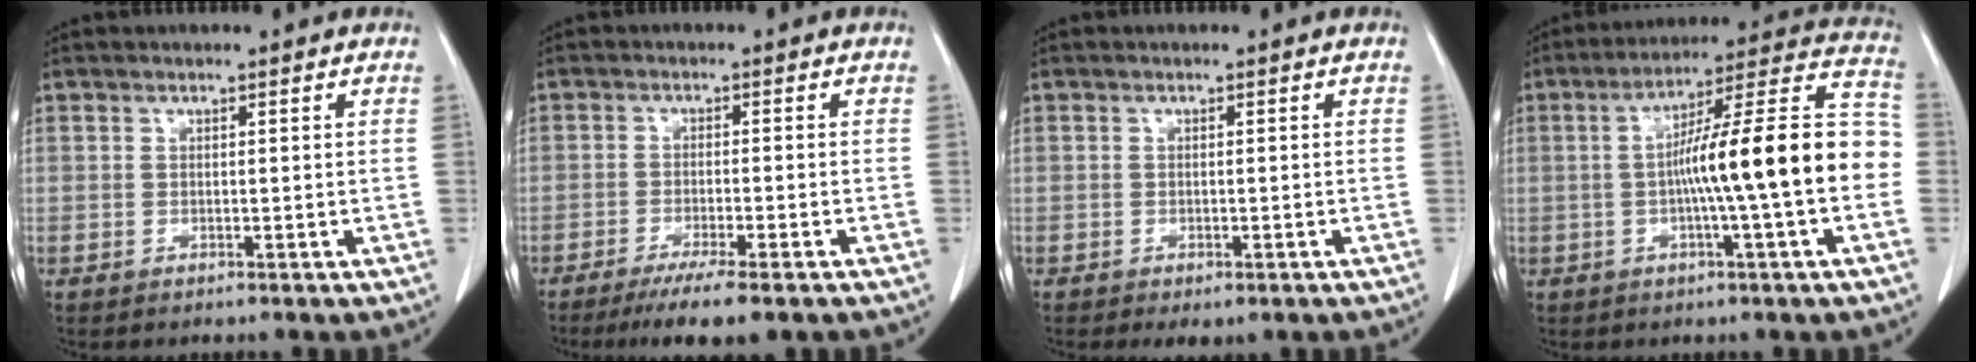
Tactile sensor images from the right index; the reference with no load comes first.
{"total": 7.9, "force": [-5.8, 0.3, 5.3], "torque": [-0.076, -0.017, -0.087]}
{"total": 2.0, "force": [-1.2, 1.2, 1.2], "torque": [-0.013, -0.001, -0.007]}
{"total": 17.7, "force": [-1.8, 0.6, 17.6], "torque": [-0.261, 0.032, -0.035]}